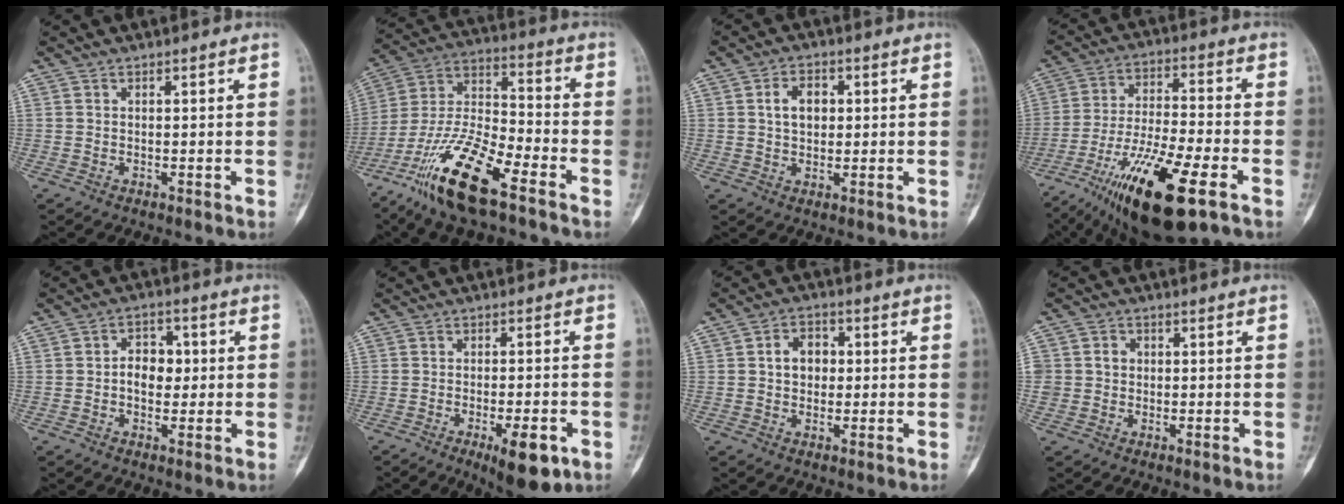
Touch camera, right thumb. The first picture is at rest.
{"total": 18.4, "force": [-11.3, 5.0, 13.6], "torque": [-0.276, 0.054, -0.214]}
{"total": 5.3, "force": [1.0, 3.7, 3.7], "torque": [-0.046, 0.007, 0.015]}
{"total": 20.1, "force": [-10.6, 5.0, 16.4], "torque": [-0.330, 0.025, -0.182]}
{"total": 6.2, "force": [0.1, 4.4, 4.3], "torque": [-0.041, 0.013, -0.005]}
{"total": 8.8, "force": [-4.0, 2.8, 7.3], "torque": [-0.103, 0.005, -0.048]}
{"total": 5.7, "force": [0.6, 4.4, 3.5], "torque": [-0.032, 0.012, 0.004]}
{"total": 3.4, "force": [0.2, 3.2, 1.1], "torque": [0.001, 0.005, 0.003]}